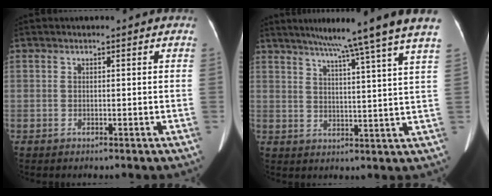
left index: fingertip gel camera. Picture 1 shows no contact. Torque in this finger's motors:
{"motor_torque": [0.00, -2.14, 0.62, 0.14]}